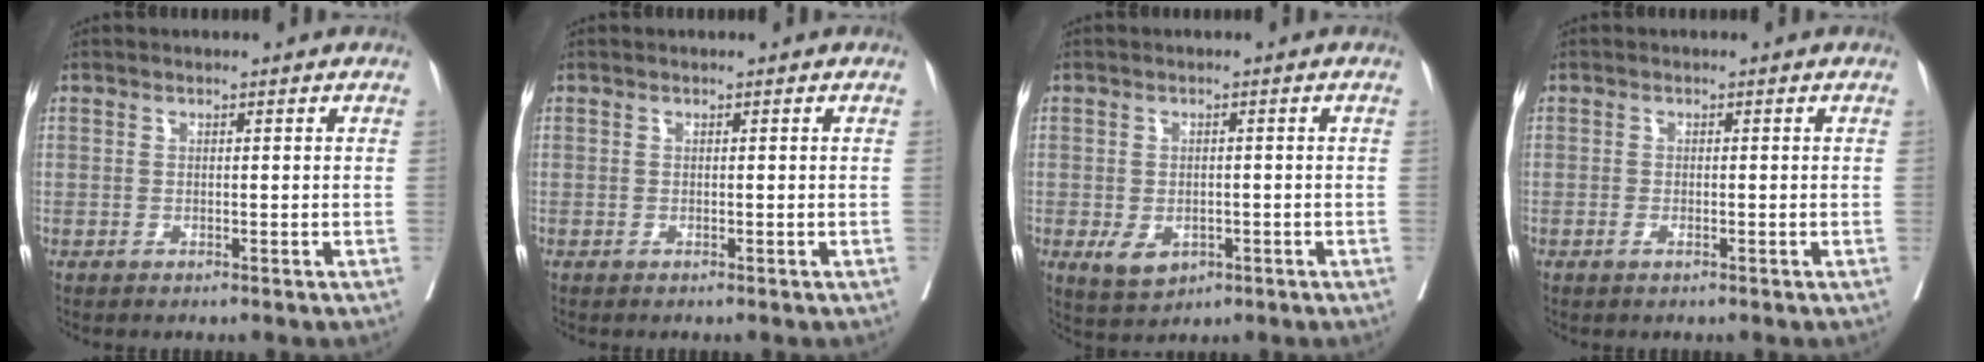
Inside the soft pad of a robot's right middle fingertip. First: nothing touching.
{"total": 0.0}
{"total": 4.5, "force": [-1.8, 3.1, 2.8], "torque": [-0.050, -0.004, -0.016]}
{"total": 0.7, "force": [-0.4, 0.2, 0.6], "torque": [-0.008, 0.000, -0.006]}